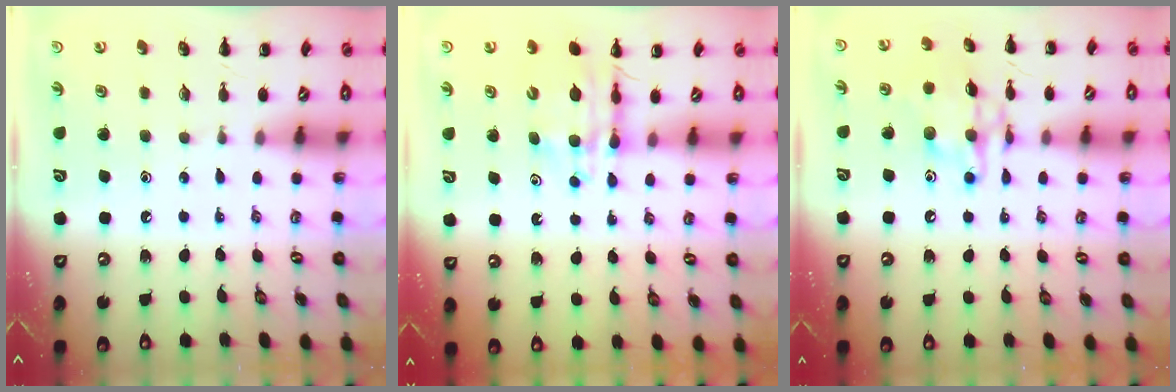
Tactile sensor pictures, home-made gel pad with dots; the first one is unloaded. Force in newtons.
{"total": 9.5, "press": 9.0, "slide": 3.2}
{"total": 13.7, "press": 13.6, "slide": 0.8}